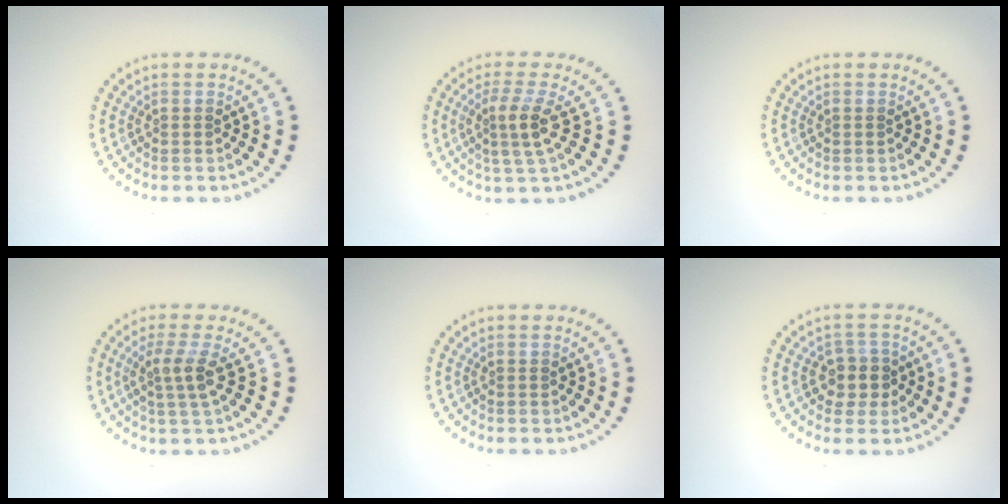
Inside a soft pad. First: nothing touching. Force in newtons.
{"total": 2.8, "press": 2.4, "slide": 1.5}
{"total": 0.0}
{"total": 2.6, "press": 2.0, "slide": 1.6}
{"total": 0.0}
{"total": 2.6, "press": 2.3, "slide": 1.1}